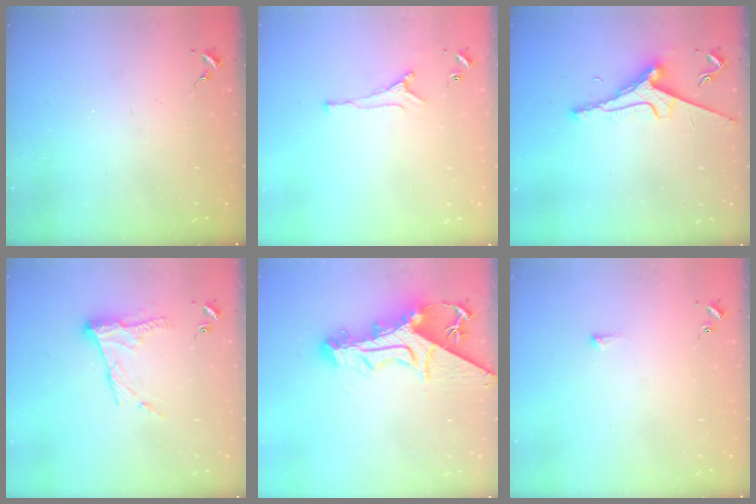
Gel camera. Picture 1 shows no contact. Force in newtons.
{"total": 6.0, "press": 5.9, "slide": 0.8}
{"total": 7.8, "press": 7.7, "slide": 1.0}
{"total": 10.9, "press": 10.9, "slide": 0.9}
{"total": 19.0, "press": 18.9, "slide": 2.1}
{"total": 3.4, "press": 3.4, "slide": 0.6}